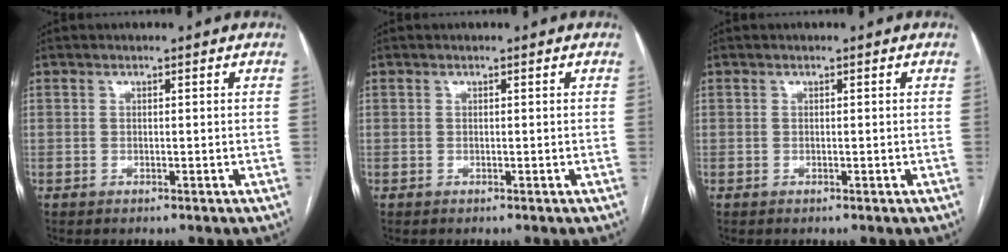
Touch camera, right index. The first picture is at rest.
{"total": 0.0}
{"total": 0.0}